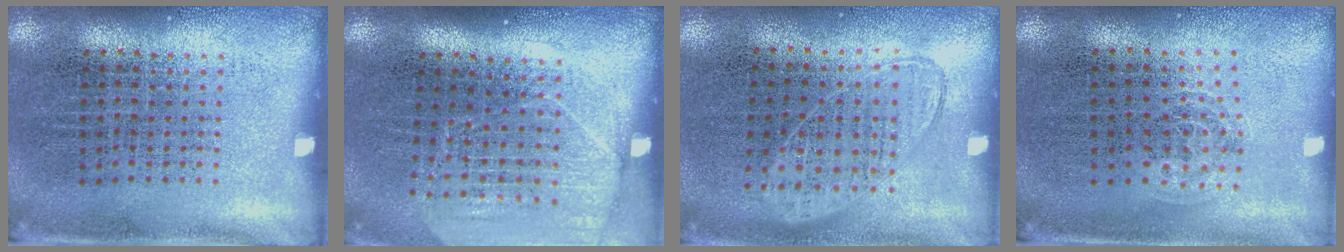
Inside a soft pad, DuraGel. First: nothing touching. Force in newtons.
{"total": 1.7, "press": 1.5, "slide": 0.8}
{"total": 0.9, "press": 0.8, "slide": 0.4}
{"total": 1.0, "press": 0.6, "slide": 0.8}